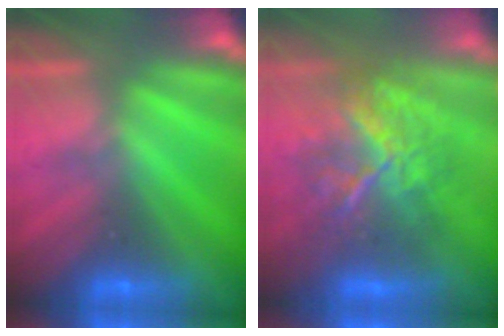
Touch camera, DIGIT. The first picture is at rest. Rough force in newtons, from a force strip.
{"total": 7.7}